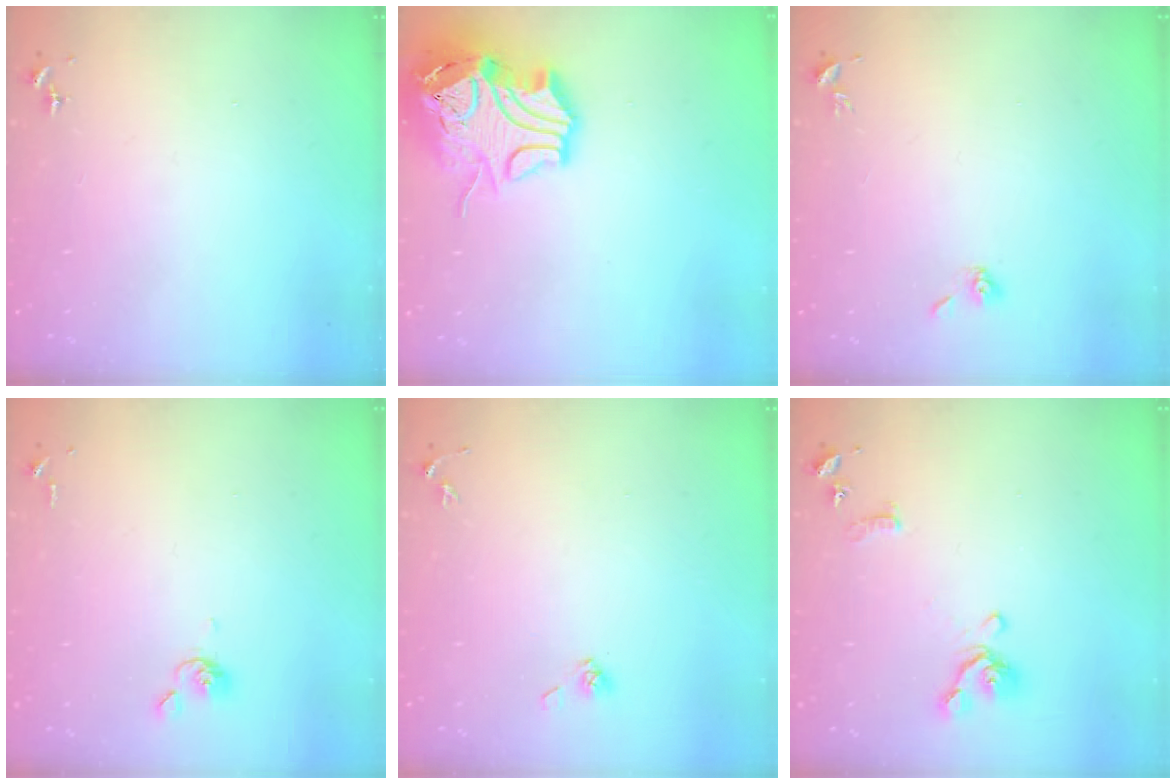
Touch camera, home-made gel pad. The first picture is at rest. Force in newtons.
{"total": 18.6, "press": 18.4, "slide": 2.7}
{"total": 5.3, "press": 5.2, "slide": 1.1}
{"total": 4.6, "press": 4.5, "slide": 0.5}
{"total": 3.8, "press": 3.4, "slide": 1.7}
{"total": 11.3, "press": 11.2, "slide": 1.3}